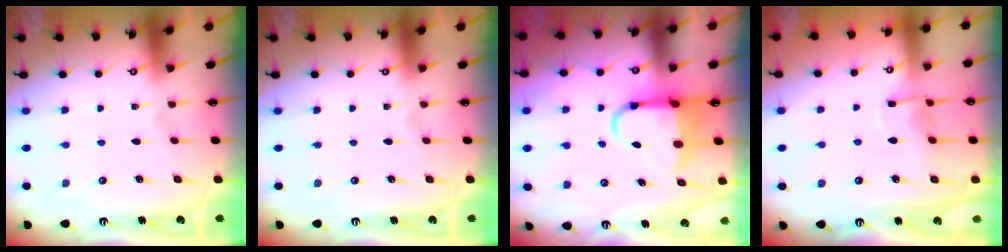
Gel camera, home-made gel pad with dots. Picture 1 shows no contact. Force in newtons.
{"total": 0.0}
{"total": 6.5, "press": 6.3, "slide": 1.4}
{"total": 7.2, "press": 7.1, "slide": 0.9}